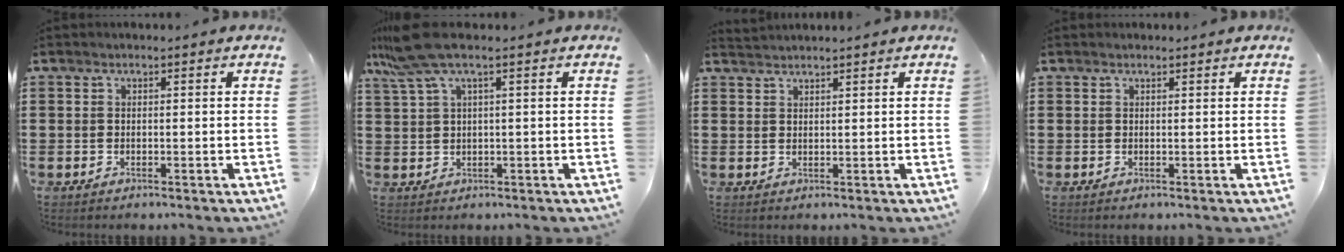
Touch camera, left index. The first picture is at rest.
{"total": 6.3, "force": [3.2, 0.7, 5.3], "torque": [-0.132, -0.007, 0.054]}
{"total": 1.4, "force": [1.3, -0.2, -0.1], "torque": [-0.001, 0.001, 0.027]}
{"total": 0.6, "force": [0.6, 0.2, 0.1], "torque": [-0.004, 0.000, 0.013]}